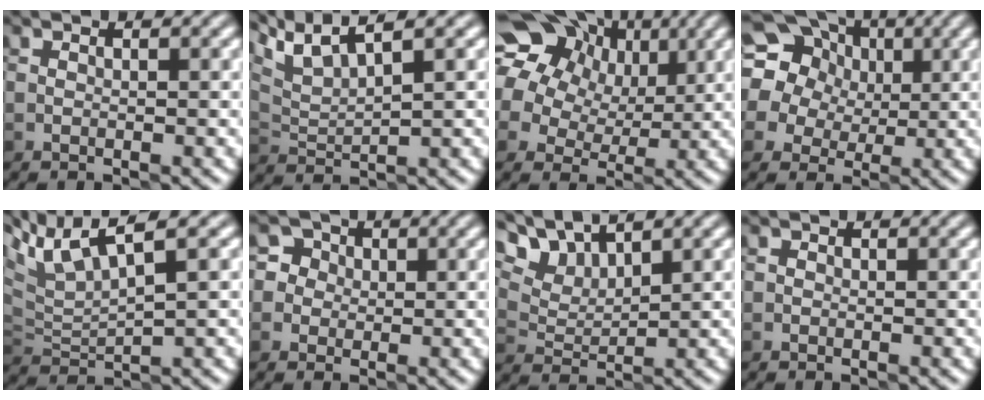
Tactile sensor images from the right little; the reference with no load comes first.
{"total": 5.6, "force": [4.3, 0.8, 3.5], "torque": [-0.076, 0.016, 0.086]}
{"total": 18.1, "force": [7.5, 13.9, 8.9], "torque": [-0.198, 0.037, 0.123]}
{"total": 18.5, "force": [6.9, 15.7, 7.0], "torque": [-0.196, 0.053, 0.104]}
{"total": 5.7, "force": [3.8, 1.1, 4.1], "torque": [-0.099, 0.021, 0.076]}
{"total": 5.1, "force": [1.5, 4.7, 1.5], "torque": [-0.020, 0.034, 0.010]}
{"total": 6.0, "force": [4.8, 2.3, 2.8], "torque": [-0.072, 0.007, 0.091]}
{"total": 0.6, "force": [0.2, 0.6, 0.2], "torque": [0.003, -0.003, -0.006]}